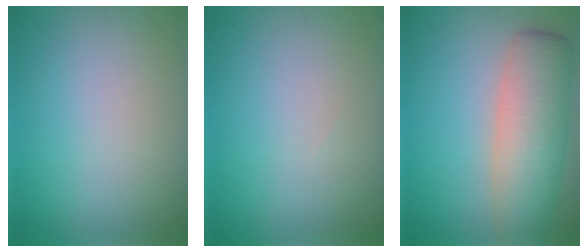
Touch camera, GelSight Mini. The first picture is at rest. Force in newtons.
{"total": 0.0}
{"total": 7.4, "press": 7.4, "slide": 0.2}